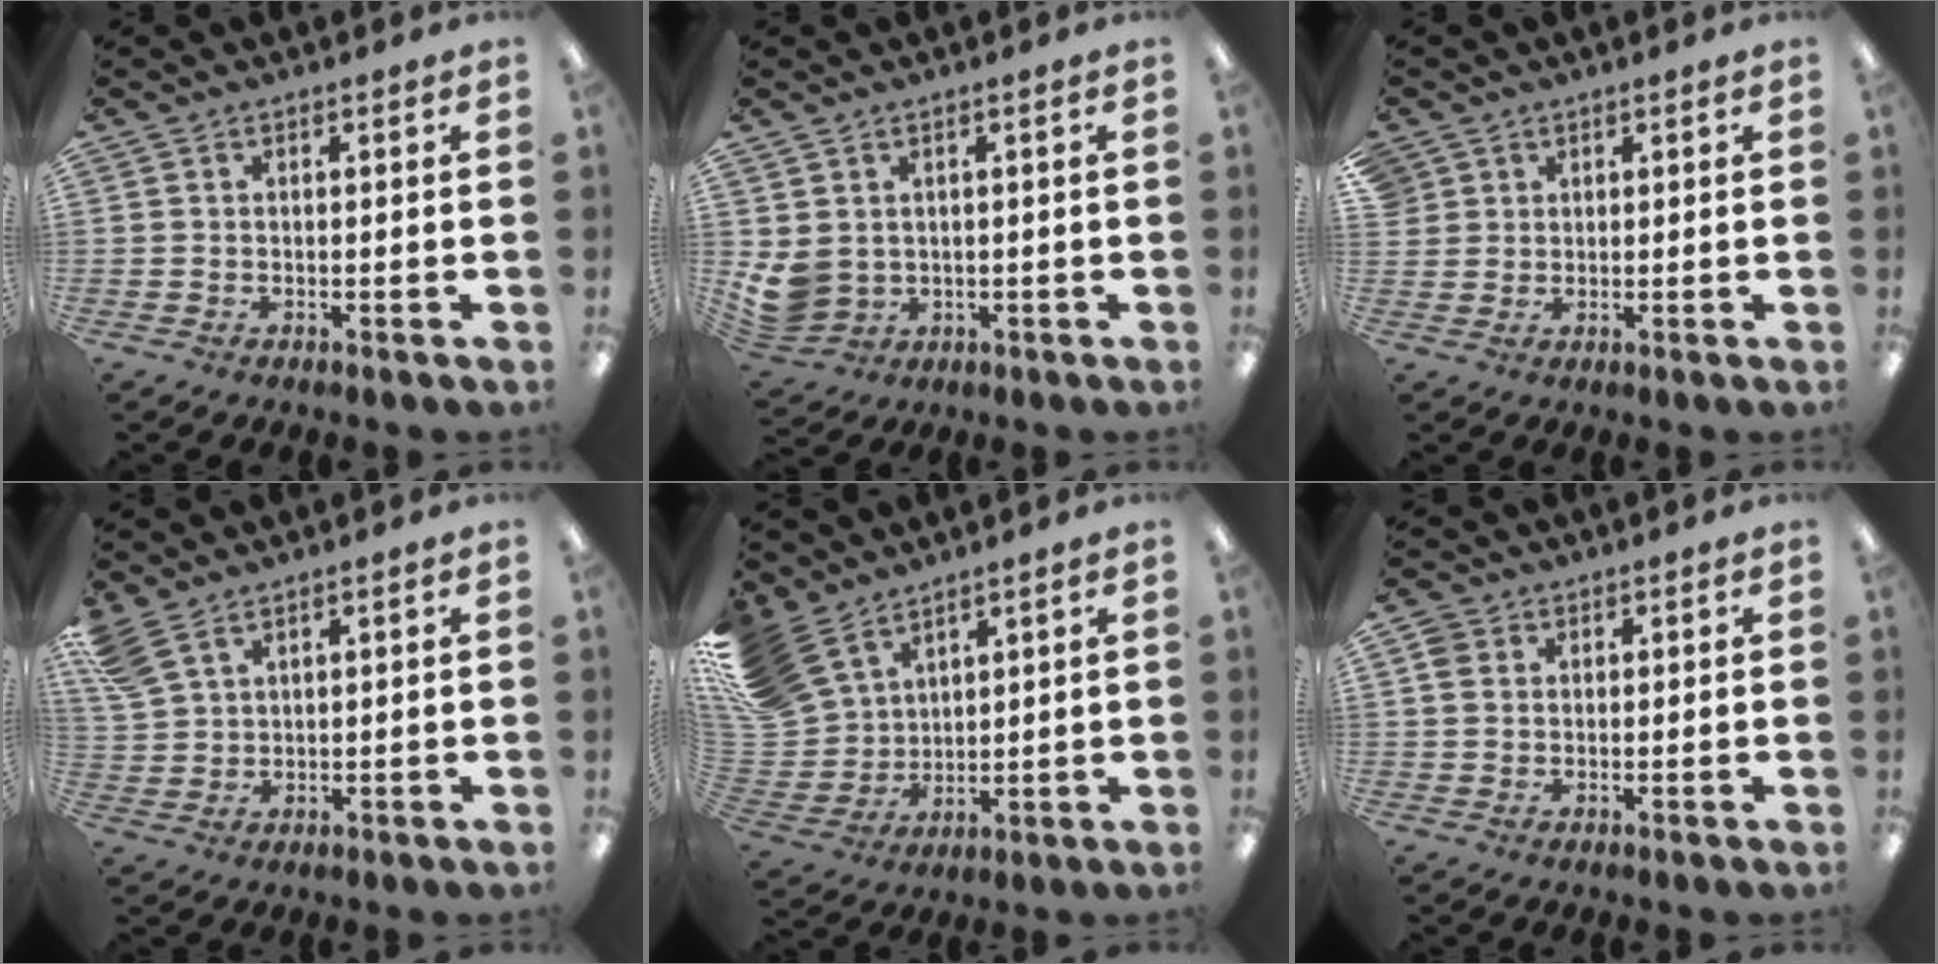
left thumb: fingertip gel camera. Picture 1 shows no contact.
{"total": 5.4, "force": [1.1, 4.7, 2.3], "torque": [-0.071, -0.007, 0.023]}
{"total": 2.7, "force": [1.6, 2.2, 0.1], "torque": [-0.009, 0.005, 0.030]}
{"total": 6.7, "force": [4.9, 3.1, 3.3], "torque": [-0.077, -0.013, 0.097]}
{"total": 14.4, "force": [9.7, 9.2, 5.3], "torque": [-0.139, -0.043, 0.195]}
{"total": 3.1, "force": [1.3, 2.6, 0.7], "torque": [-0.013, 0.003, 0.024]}